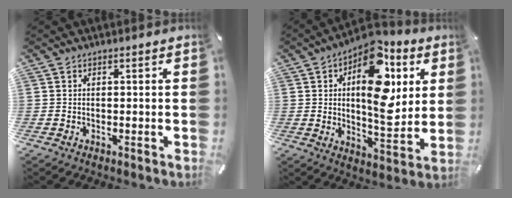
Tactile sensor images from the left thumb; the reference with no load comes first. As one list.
[{"total": 18.9, "force": [5.6, 10.0, 15.1], "torque": [-0.219, -0.032, 0.090]}]